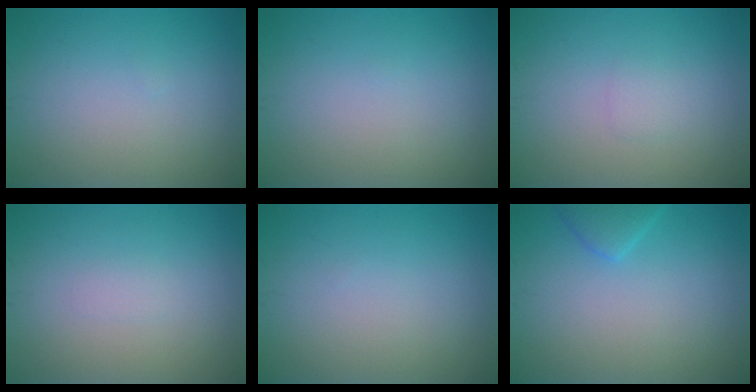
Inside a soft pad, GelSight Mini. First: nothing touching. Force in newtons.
{"total": 0.0}
{"total": 0.9, "press": 0.9, "slide": 0.1}
{"total": 0.7, "press": 0.7, "slide": 0.1}
{"total": 0.0}
{"total": 1.8, "press": 1.8, "slide": 0.1}